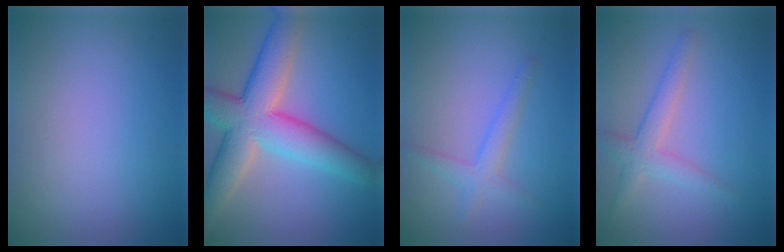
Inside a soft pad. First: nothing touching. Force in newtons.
{"total": 9.2, "press": 9.2, "slide": 0.6}
{"total": 2.0, "press": 2.0, "slide": 0.1}
{"total": 2.6, "press": 2.6, "slide": 0.1}